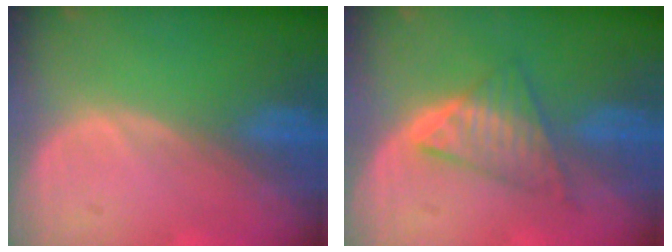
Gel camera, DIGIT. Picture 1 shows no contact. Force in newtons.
{"total": 5.9, "press": 5.8, "slide": 0.8}